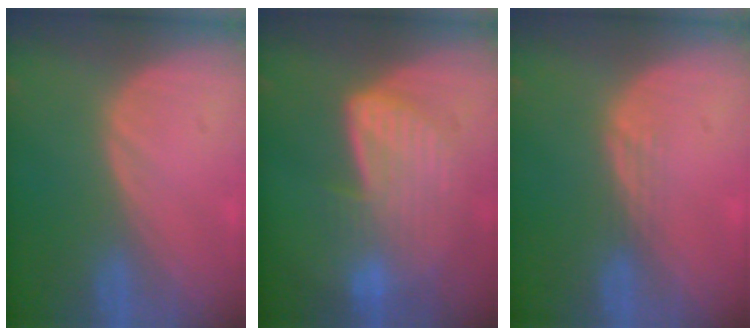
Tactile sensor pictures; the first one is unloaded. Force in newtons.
{"total": 7.4, "press": 7.3, "slide": 1.6}
{"total": 1.5, "press": 1.2, "slide": 0.9}